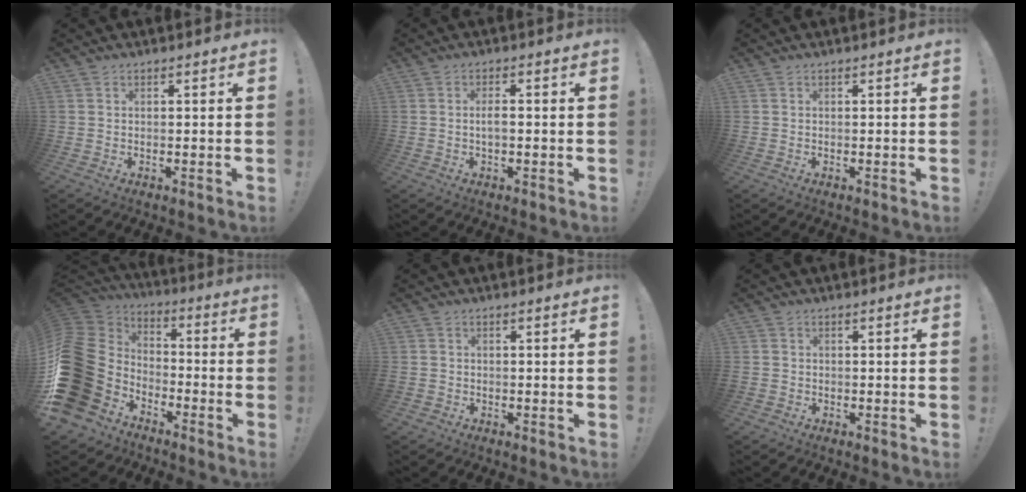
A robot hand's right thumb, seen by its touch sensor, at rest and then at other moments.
{"total": 2.7, "force": [-0.6, 0.7, 2.5], "torque": [-0.057, 0.004, -0.013]}
{"total": 0.0}
{"total": 21.6, "force": [-6.2, 16.5, 12.5], "torque": [-0.212, 0.022, -0.058]}
{"total": 1.5, "force": [-0.9, 1.1, 0.5], "torque": [-0.006, 0.005, -0.017]}
{"total": 1.4, "force": [-0.9, 1.0, 0.4], "torque": [-0.005, 0.005, -0.017]}